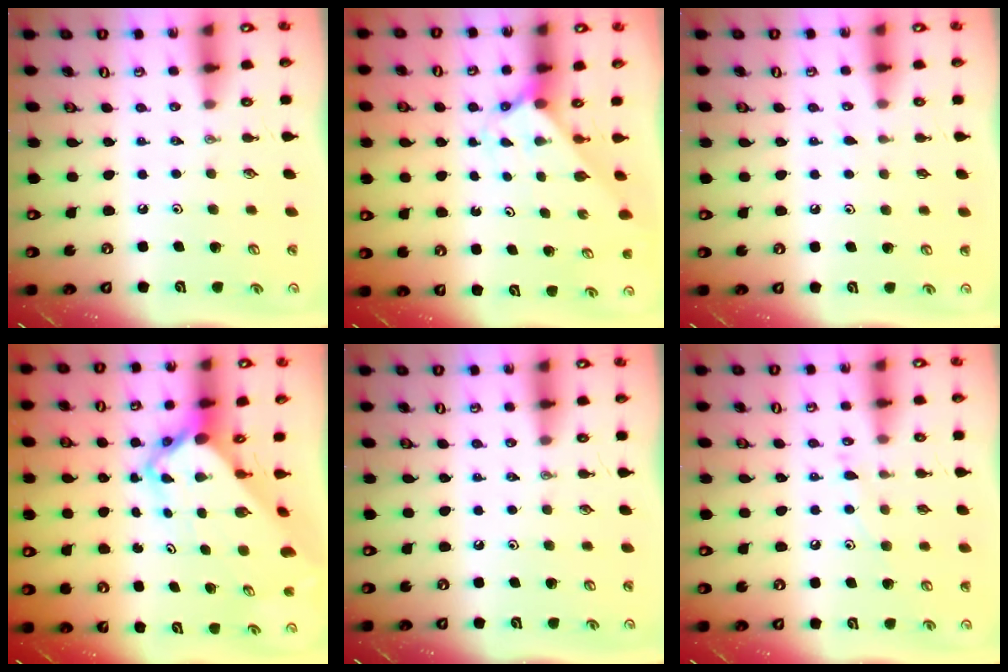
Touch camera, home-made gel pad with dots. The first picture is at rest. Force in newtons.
{"total": 2.2, "press": 2.2, "slide": 0.2}
{"total": 6.4, "press": 6.3, "slide": 0.6}
{"total": 5.6, "press": 5.6, "slide": 0.5}
{"total": 0.0}
{"total": 5.8, "press": 5.8, "slide": 0.2}